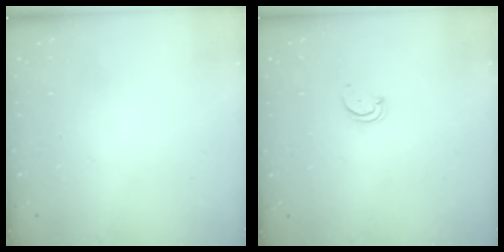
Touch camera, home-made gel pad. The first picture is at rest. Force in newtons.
{"total": 2.7, "press": 2.7, "slide": 0.2}